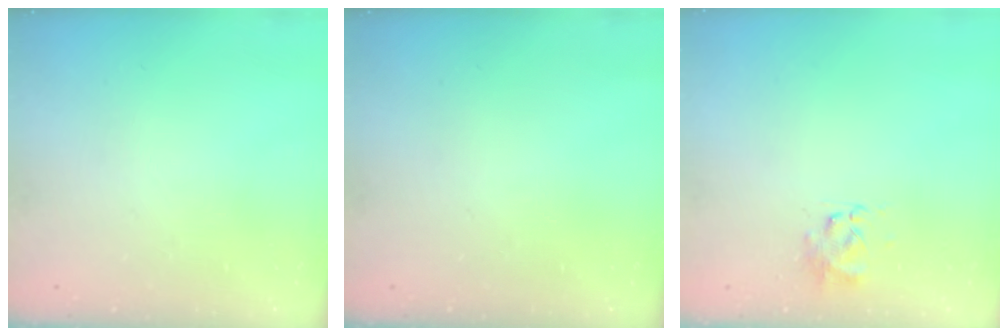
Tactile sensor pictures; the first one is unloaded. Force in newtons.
{"total": 0.0}
{"total": 3.6, "press": 3.6, "slide": 0.6}